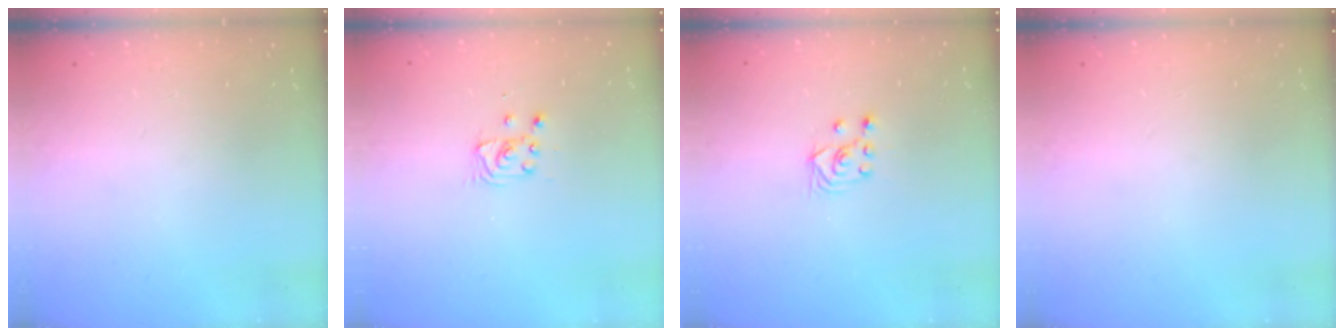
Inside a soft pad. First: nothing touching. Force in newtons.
{"total": 2.9, "press": 2.9, "slide": 0.4}
{"total": 2.6, "press": 2.5, "slide": 1.0}
{"total": 0.0}